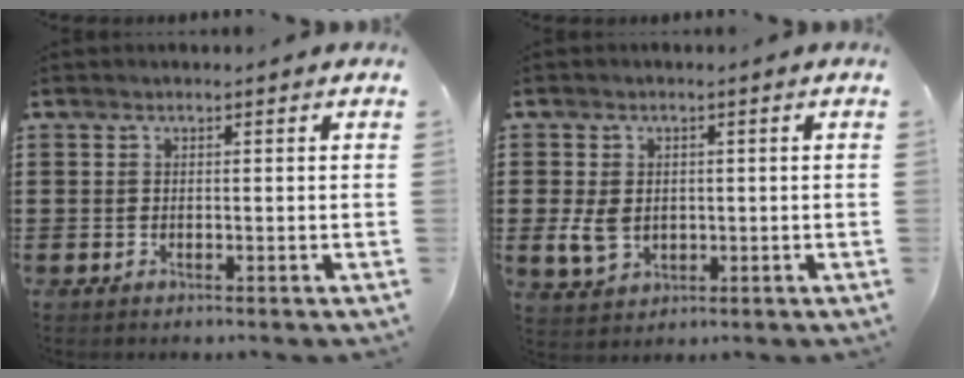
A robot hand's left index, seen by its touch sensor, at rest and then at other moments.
{"total": 4.9, "force": [-0.2, 3.8, 3.0], "torque": [-0.084, 0.001, -0.007]}